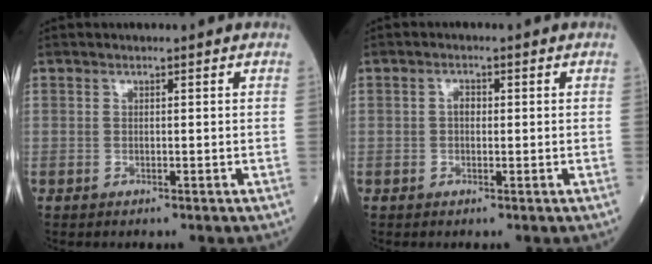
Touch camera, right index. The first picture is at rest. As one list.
[{"total": 1.3, "force": [0.0, 0.8, 1.0], "torque": [-0.019, 0.004, -0.002]}]